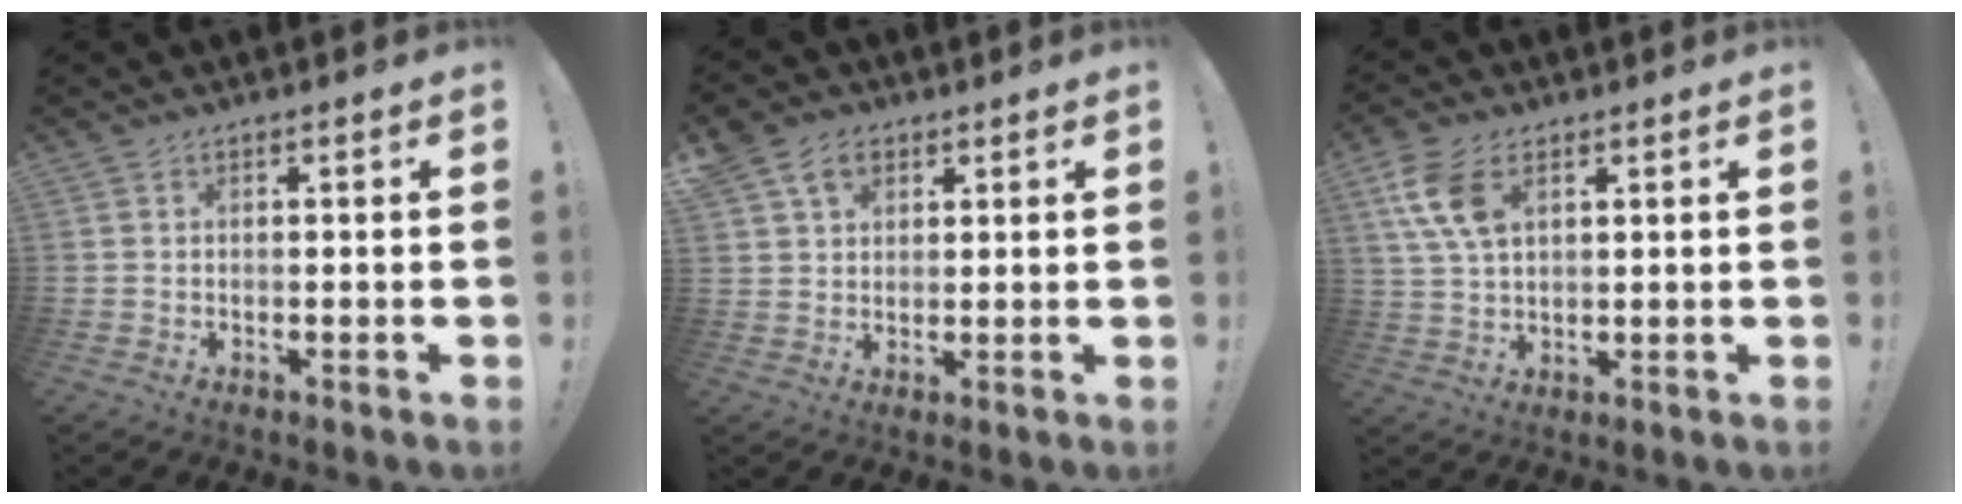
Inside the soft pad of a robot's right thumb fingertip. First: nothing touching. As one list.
[{"total": 7.4, "force": [3.7, 5.4, 3.3], "torque": [-0.047, -0.011, 0.073]}, {"total": 10.3, "force": [4.4, 6.0, 7.2], "torque": [-0.149, -0.009, 0.082]}]